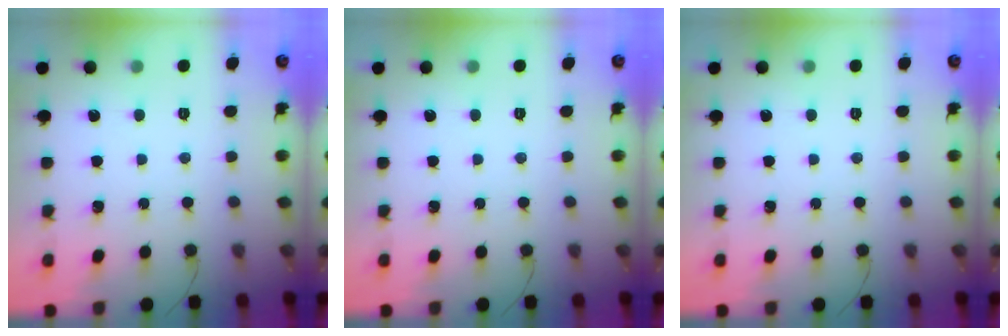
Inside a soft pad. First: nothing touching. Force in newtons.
{"total": 0.0}
{"total": 0.0}